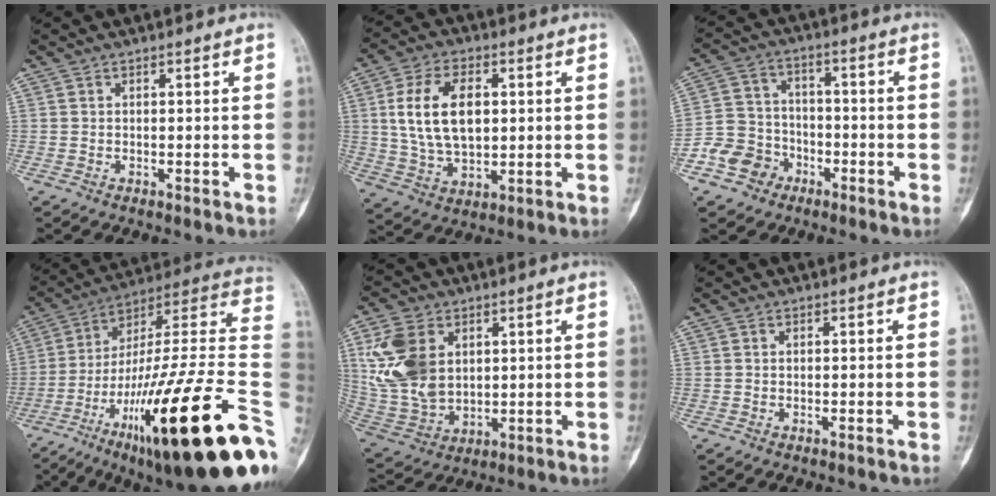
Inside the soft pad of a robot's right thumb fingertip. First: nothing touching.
{"total": 14.0, "force": [2.2, 8.4, 11.0], "torque": [-0.184, 0.000, 0.046]}
{"total": 9.2, "force": [-4.9, 7.5, 2.3], "torque": [-0.016, 0.044, -0.094]}
{"total": 34.6, "force": [-11.3, 6.3, 32.1], "torque": [-0.413, 0.065, -0.186]}
{"total": 14.6, "force": [3.8, 10.2, 9.8], "torque": [-0.185, -0.010, 0.088]}
{"total": 0.0}